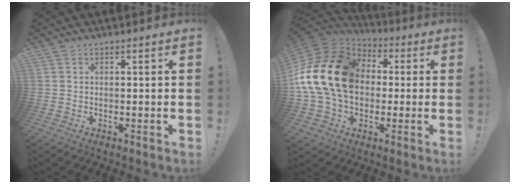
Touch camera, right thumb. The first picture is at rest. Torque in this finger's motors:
{"motor_torque": [2.52, 2.49, 1.72, -1.05, 0.63]}